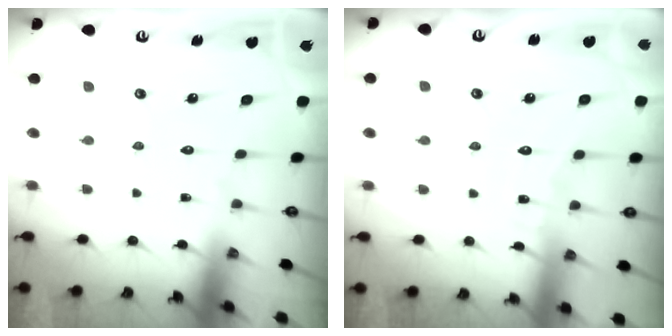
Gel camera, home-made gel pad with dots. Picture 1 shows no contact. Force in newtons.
{"total": 4.6, "press": 4.6, "slide": 0.5}